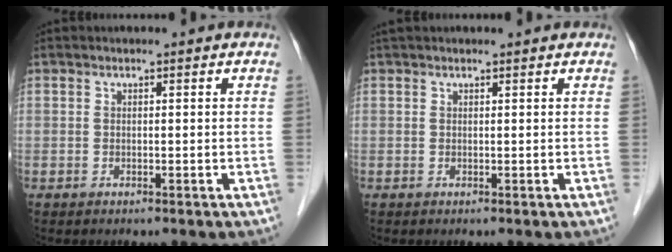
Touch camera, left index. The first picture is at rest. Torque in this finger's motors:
{"motor_torque": [-0.12, -0.25, -0.05, 0.00]}